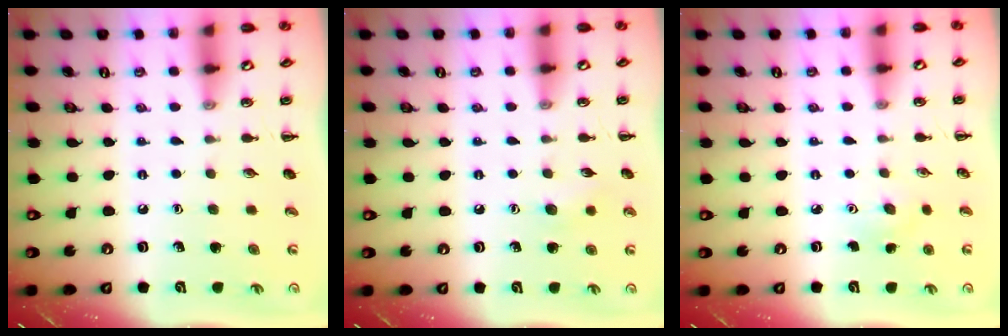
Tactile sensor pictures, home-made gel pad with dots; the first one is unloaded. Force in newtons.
{"total": 5.6, "press": 5.5, "slide": 1.4}
{"total": 3.0, "press": 2.8, "slide": 0.8}